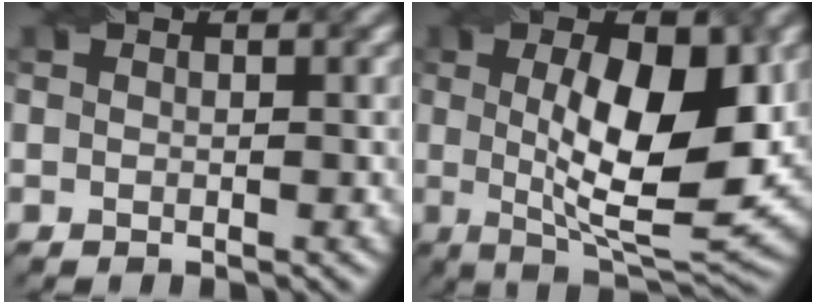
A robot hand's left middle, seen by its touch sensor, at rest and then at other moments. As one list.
[{"total": 11.0, "force": [1.0, 3.8, 10.2], "torque": [-0.154, -0.005, 0.021]}]